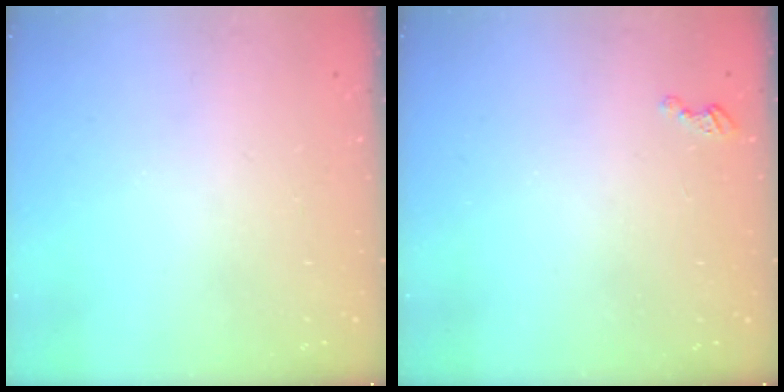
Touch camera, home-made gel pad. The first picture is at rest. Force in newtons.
{"total": 2.8, "press": 2.8, "slide": 0.4}